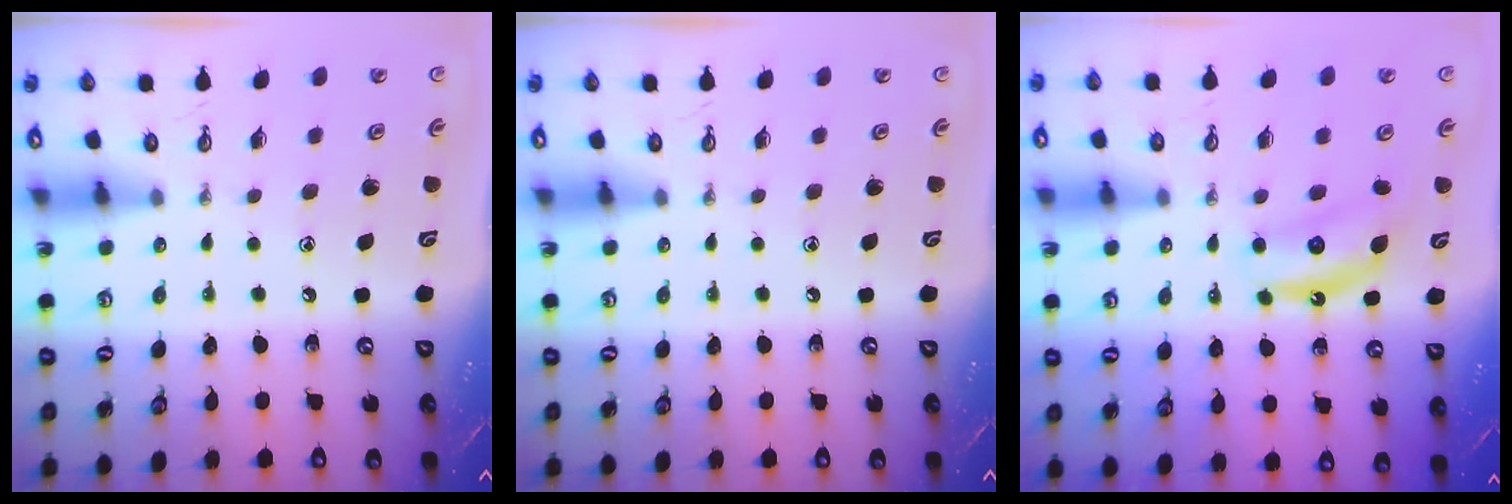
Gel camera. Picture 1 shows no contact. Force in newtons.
{"total": 0.0}
{"total": 6.0, "press": 6.0, "slide": 0.8}